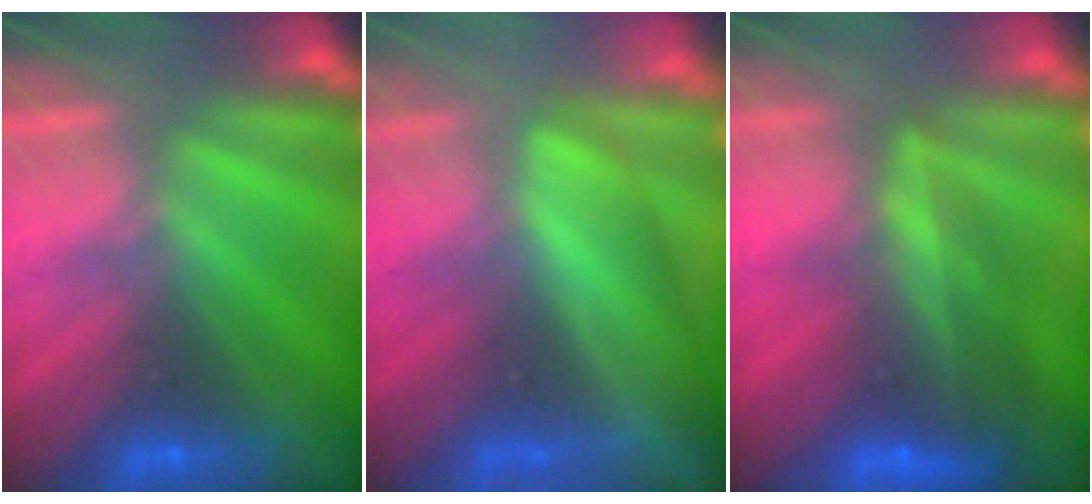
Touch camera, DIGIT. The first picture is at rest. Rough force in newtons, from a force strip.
{"total": 3.7}
{"total": 7.5}